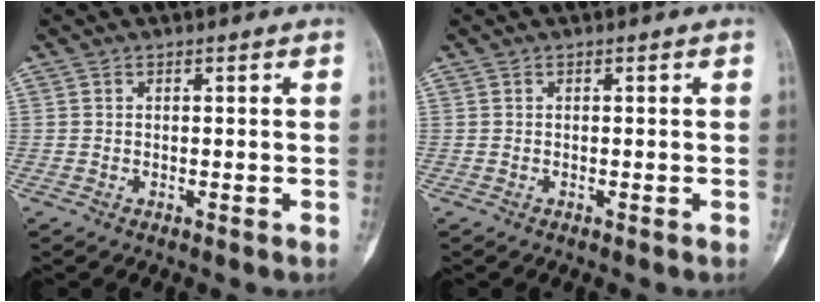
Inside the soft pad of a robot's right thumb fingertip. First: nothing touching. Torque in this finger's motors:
{"motor_torque": [0.07, 0.01, -0.04, 0.04, -0.04]}